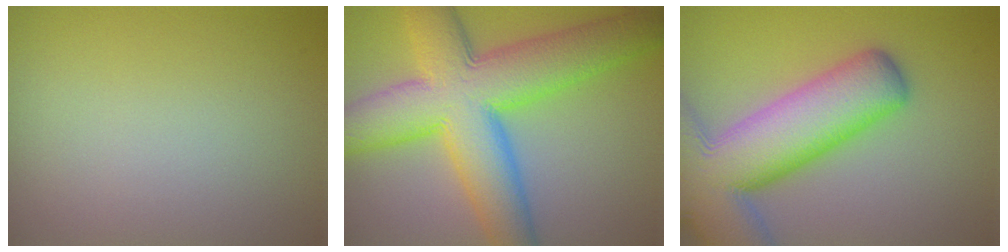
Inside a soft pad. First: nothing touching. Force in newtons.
{"total": 12.4, "press": 12.4, "slide": 0.3}
{"total": 13.5, "press": 13.5, "slide": 0.8}